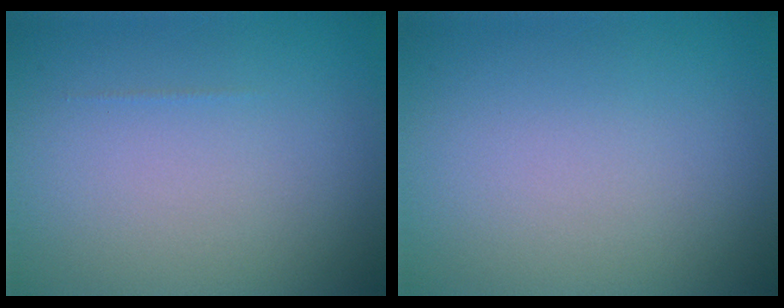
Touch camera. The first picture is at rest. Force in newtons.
{"total": 0.0}